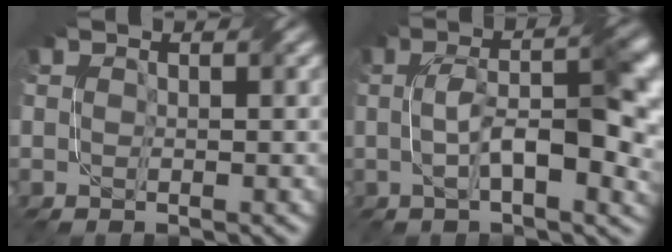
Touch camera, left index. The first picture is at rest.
{"total": 8.8, "force": [-0.2, 3.0, 8.3], "torque": [-0.128, 0.007, -0.003]}